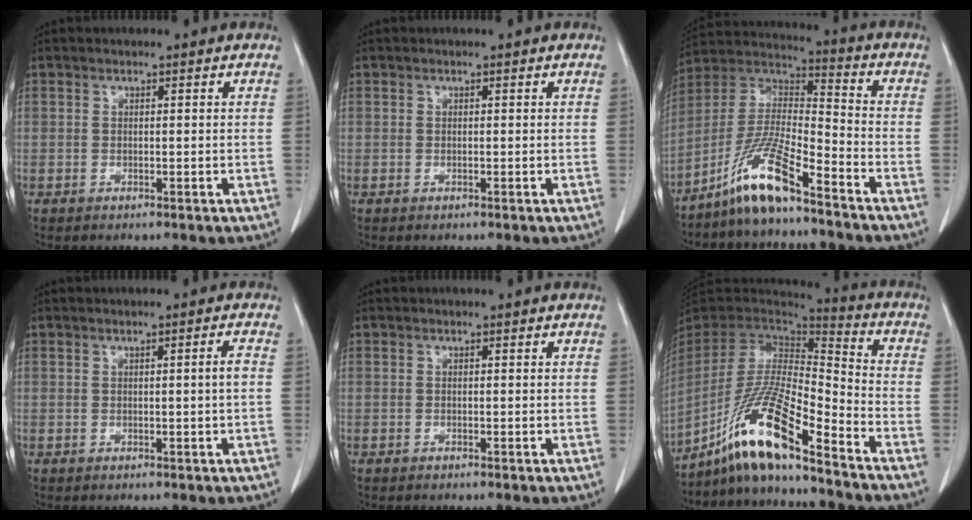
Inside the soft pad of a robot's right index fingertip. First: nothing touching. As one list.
[{"total": 0.0}, {"total": 12.1, "force": [-8.6, 1.1, 8.4], "torque": [-0.183, -0.002, -0.167]}, {"total": 1.4, "force": [-0.1, -0.4, 1.4], "torque": [-0.023, -0.001, 0.000]}, {"total": 0.0}, {"total": 16.0, "force": [-11.4, 0.8, 11.2], "torque": [-0.222, -0.007, -0.212]}]